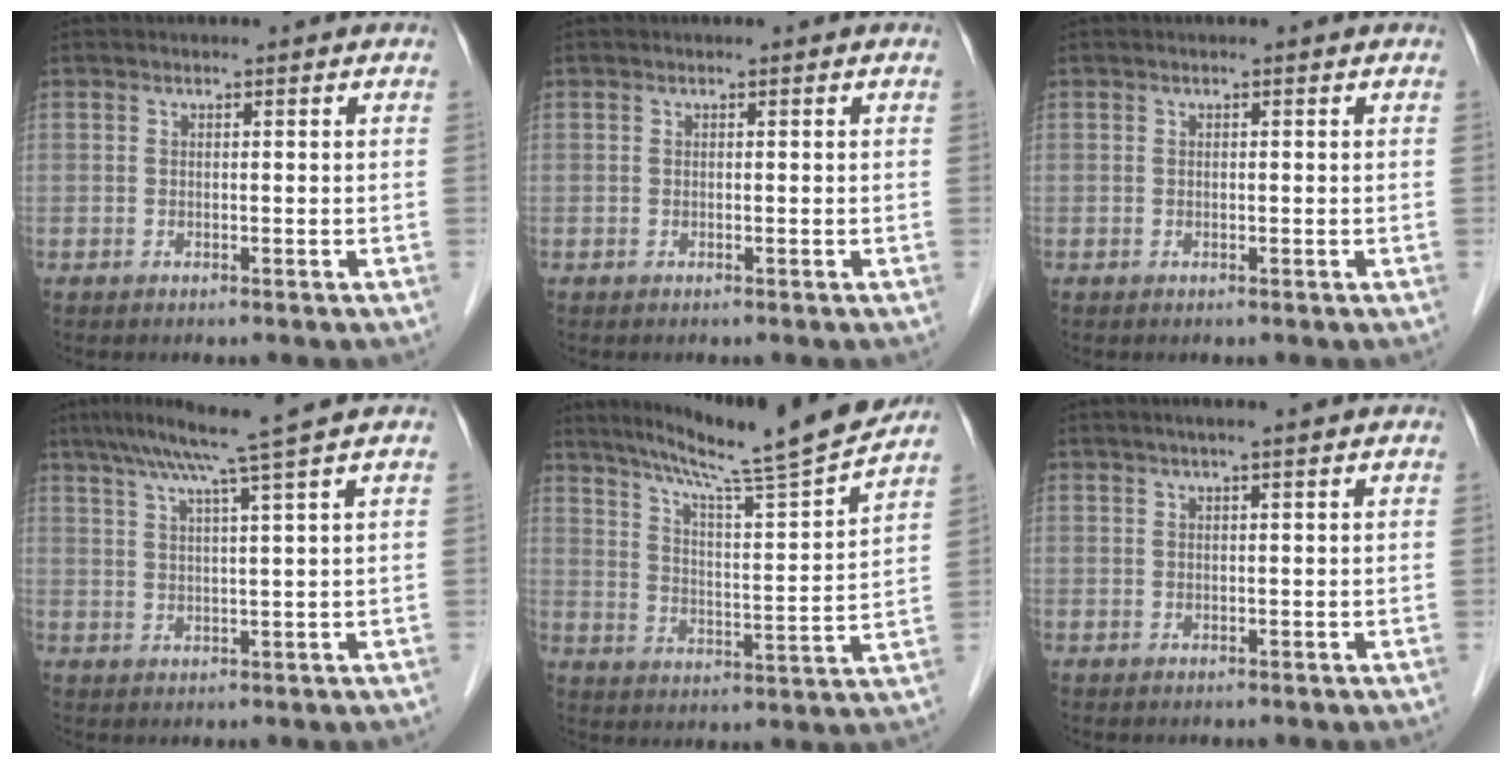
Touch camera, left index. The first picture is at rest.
{"total": 0.0}
{"total": 0.0}
{"total": 7.0, "force": [5.0, -2.2, 4.4], "torque": [-0.072, 0.009, 0.085]}
{"total": 16.7, "force": [14.8, -1.8, 7.5], "torque": [-0.124, -0.025, 0.219]}
{"total": 2.3, "force": [1.7, -0.4, 1.6], "torque": [-0.023, 0.013, 0.029]}